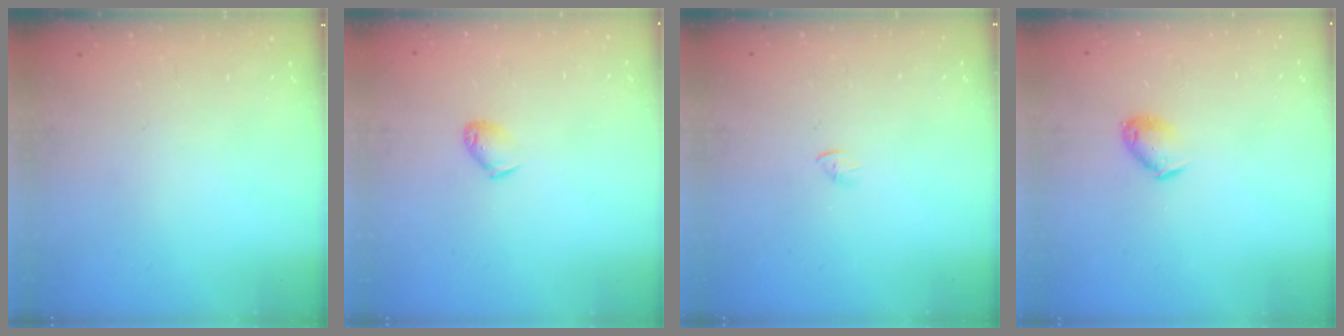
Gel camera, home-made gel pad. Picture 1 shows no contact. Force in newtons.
{"total": 3.8, "press": 3.7, "slide": 0.7}
{"total": 1.4, "press": 1.3, "slide": 0.4}
{"total": 5.6, "press": 5.6, "slide": 0.8}